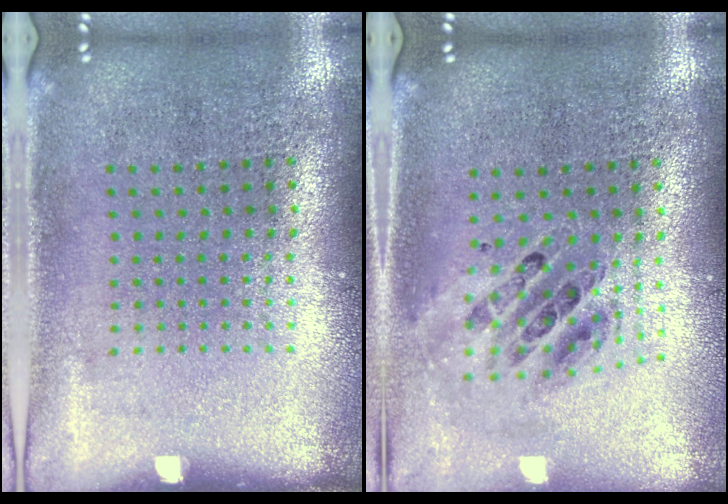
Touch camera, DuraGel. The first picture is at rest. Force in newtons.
{"total": 0.8, "press": 0.8, "slide": 0.1}